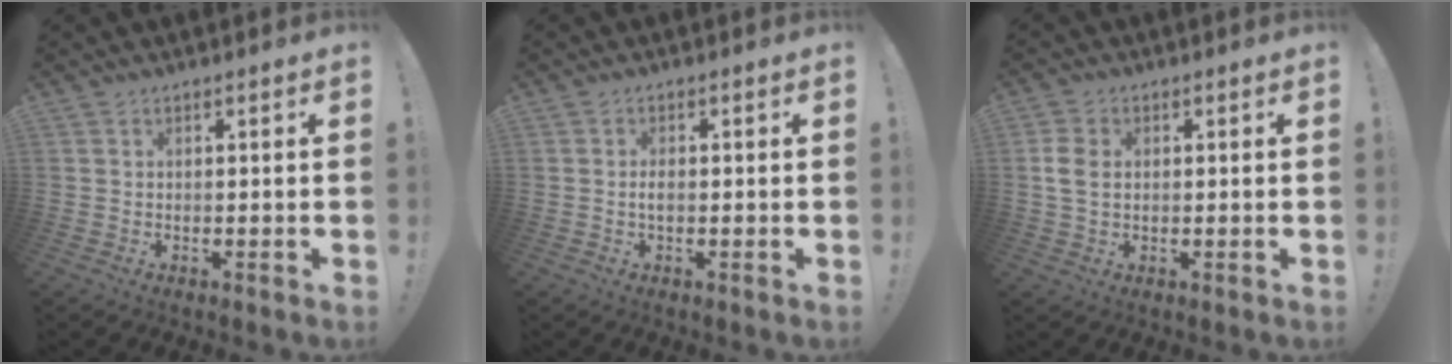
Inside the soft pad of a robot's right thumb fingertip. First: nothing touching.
{"total": 1.9, "force": [-0.5, 0.8, 1.7], "torque": [-0.038, 0.000, -0.011]}
{"total": 5.5, "force": [0.5, 3.8, 4.0], "torque": [-0.078, 0.005, 0.010]}